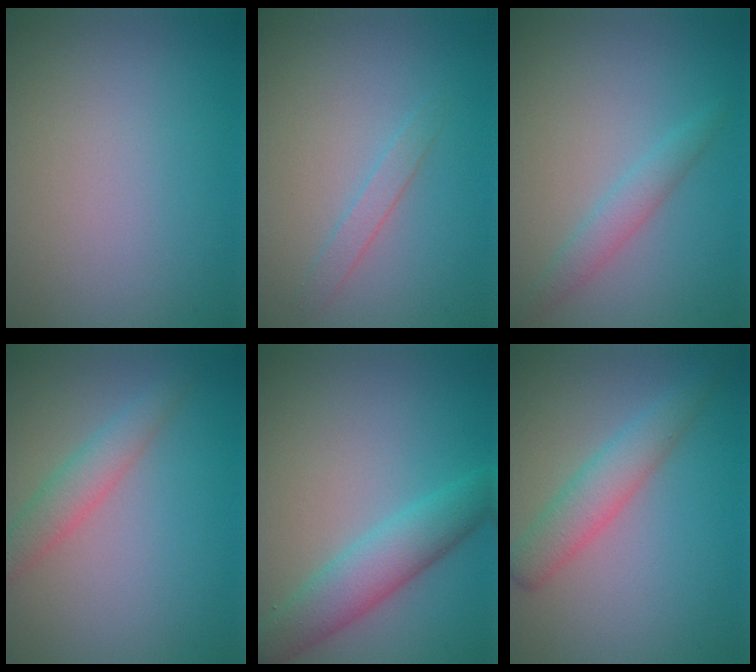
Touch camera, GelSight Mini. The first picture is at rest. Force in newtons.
{"total": 1.2, "press": 1.2, "slide": 0.0}
{"total": 1.8, "press": 1.8, "slide": 0.0}
{"total": 2.7, "press": 2.7, "slide": 0.1}
{"total": 4.6, "press": 4.6, "slide": 0.0}
{"total": 3.2, "press": 3.2, "slide": 0.3}